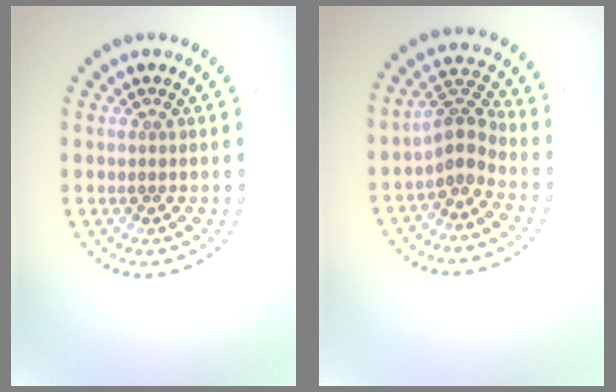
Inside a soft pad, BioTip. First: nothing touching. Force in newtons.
{"total": 2.8, "press": 2.4, "slide": 1.4}